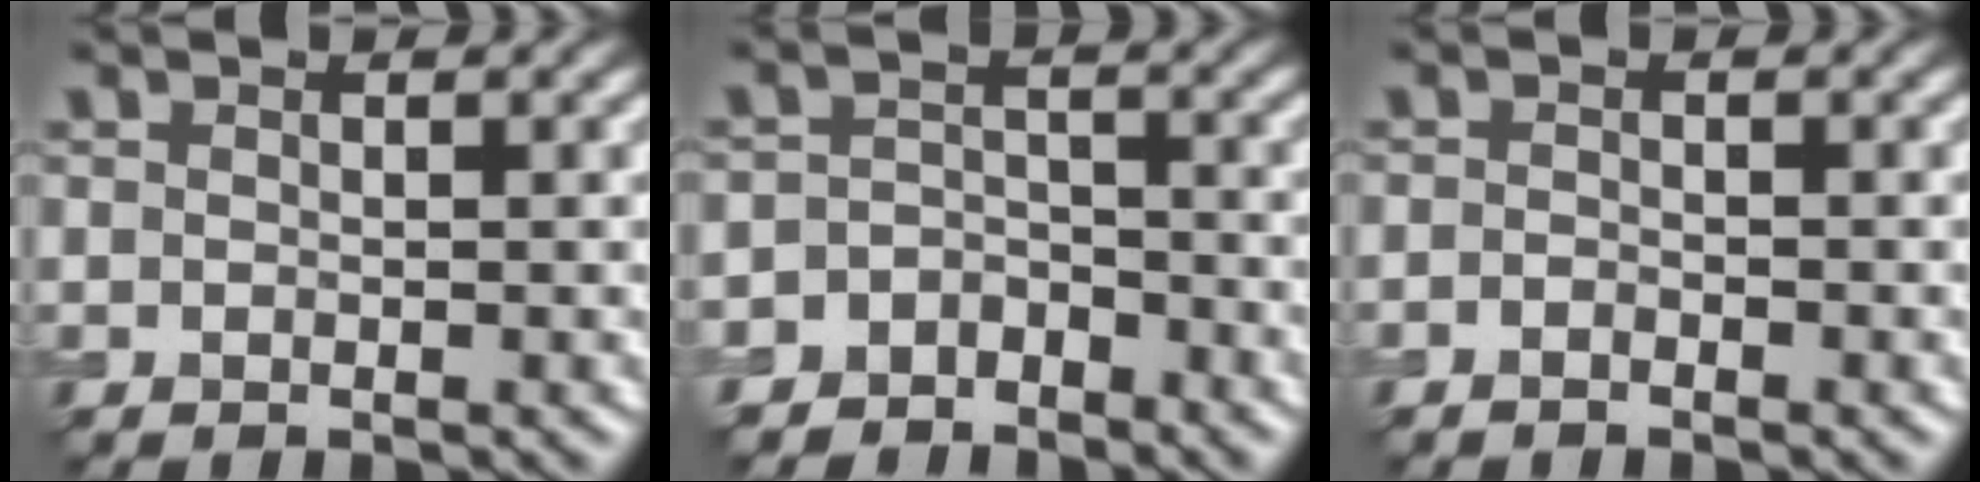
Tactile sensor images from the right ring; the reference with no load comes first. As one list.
[{"total": 3.8, "force": [-3.2, 1.8, -0.6], "torque": [0.025, -0.001, -0.052]}, {"total": 0.6, "force": [-0.6, 0.1, -0.1], "torque": [0.002, 0.000, -0.015]}]